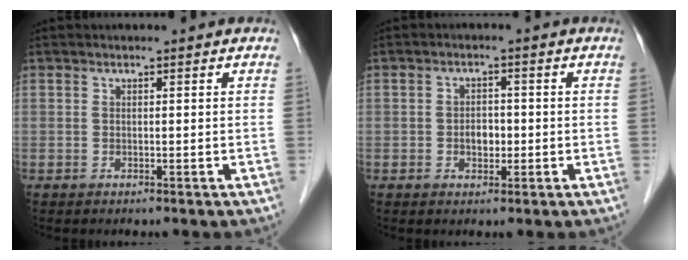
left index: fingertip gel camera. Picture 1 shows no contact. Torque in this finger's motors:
{"motor_torque": [0.12, 0.08, 0.03, 0.00]}